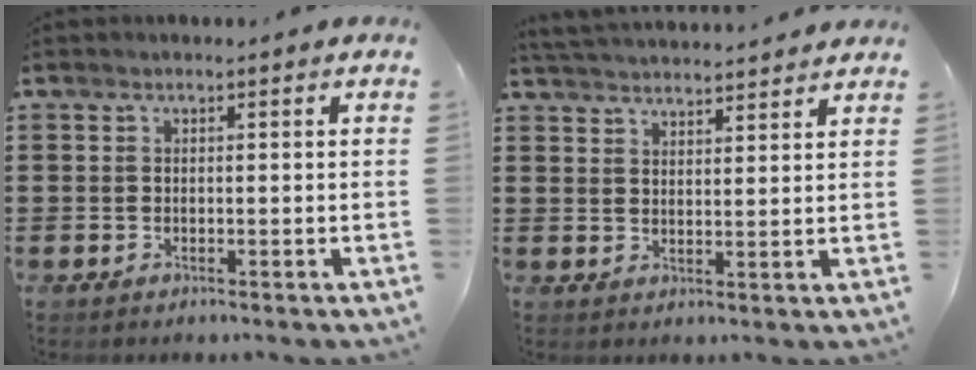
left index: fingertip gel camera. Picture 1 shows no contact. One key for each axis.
{"total": 3.5, "fx": 3.5, "fy": -0.2, "fz": 0.2, "tx": -0.015, "ty": -0.013, "tz": 0.063}